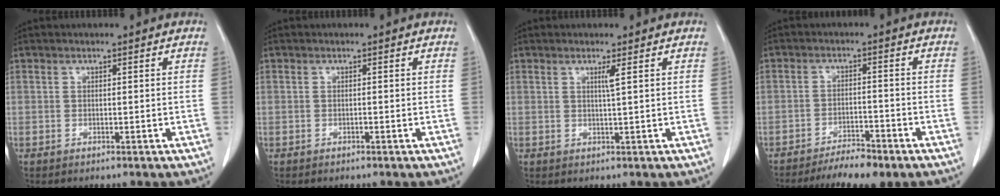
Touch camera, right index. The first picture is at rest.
{"total": 0.0}
{"total": 1.5, "force": [0.6, -0.5, 1.3], "torque": [-0.026, -0.006, 0.011]}
{"total": 6.7, "force": [-5.4, 1.5, 3.6], "torque": [-0.053, -0.009, -0.088]}